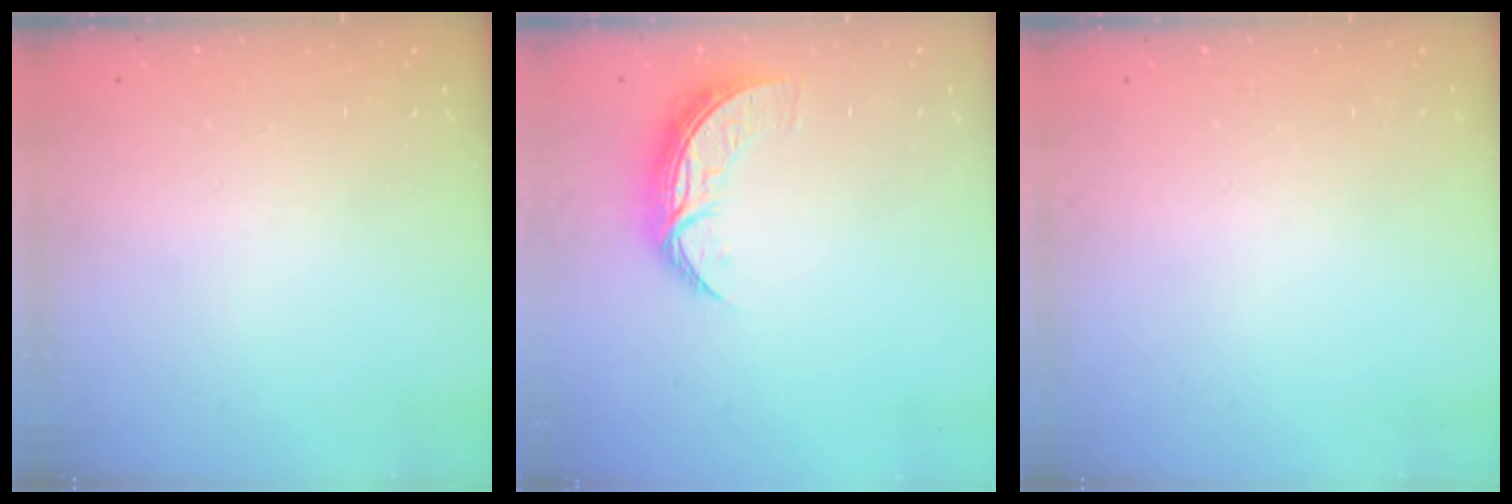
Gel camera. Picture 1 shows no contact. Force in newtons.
{"total": 8.4, "press": 8.4, "slide": 0.4}
{"total": 0.0}